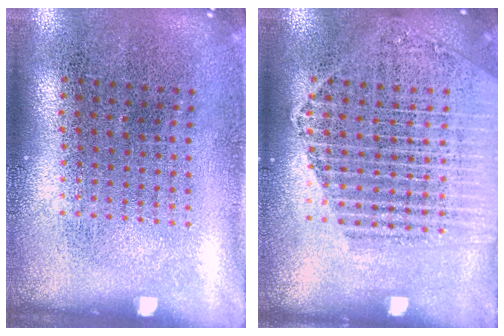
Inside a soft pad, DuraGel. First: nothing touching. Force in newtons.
{"total": 1.8, "press": 1.7, "slide": 0.6}